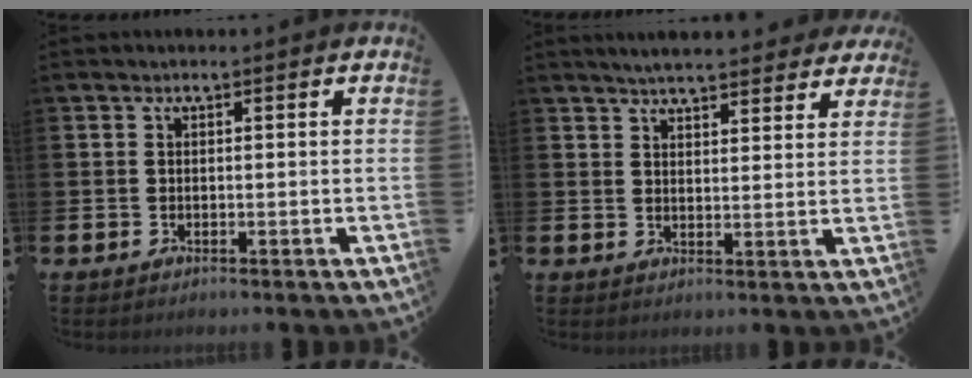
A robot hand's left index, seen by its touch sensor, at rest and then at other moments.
{"total": 4.8, "force": [4.6, 0.8, 1.0], "torque": [-0.019, -0.026, 0.081]}